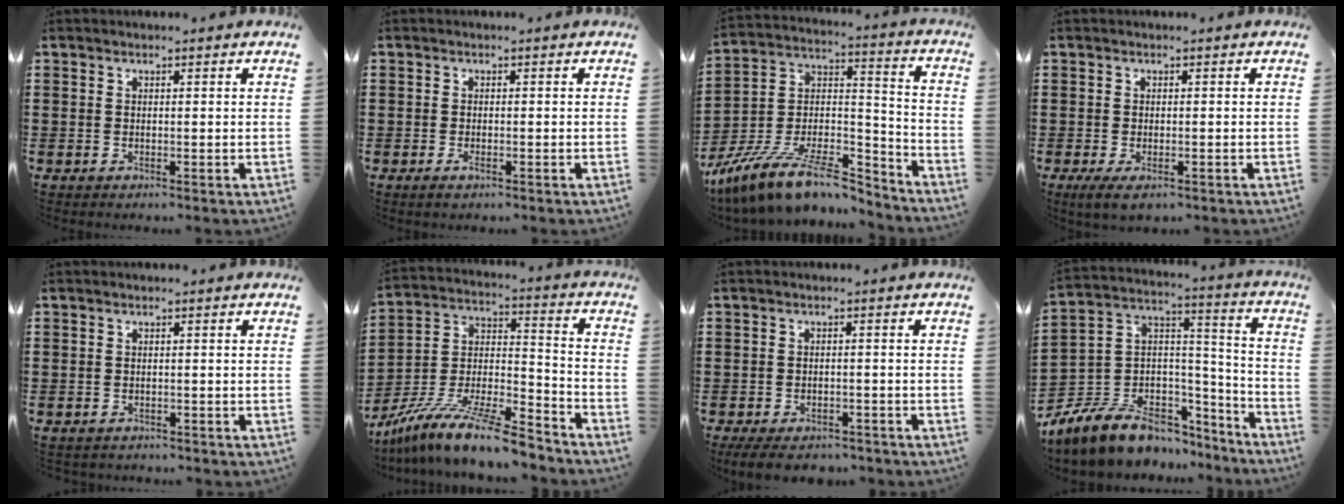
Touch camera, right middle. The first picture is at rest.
{"total": 1.1, "force": [-0.6, 0.4, 0.9], "torque": [-0.018, -0.004, -0.010]}
{"total": 13.4, "force": [-10.9, 2.9, 7.2], "torque": [-0.134, 0.023, -0.203]}
{"total": 1.6, "force": [-1.0, 0.5, 1.1], "torque": [-0.030, -0.006, -0.020]}
{"total": 0.8, "force": [-0.8, 0.1, 0.0], "torque": [-0.002, -0.001, -0.018]}
{"total": 13.7, "force": [-11.9, 0.8, 6.8], "torque": [-0.118, 0.024, -0.225]}
{"total": 3.2, "force": [-3.0, 0.8, 0.9], "torque": [-0.024, 0.000, -0.063]}
{"total": 9.3, "force": [-7.2, 5.0, 3.1], "torque": [-0.099, -0.001, -0.145]}